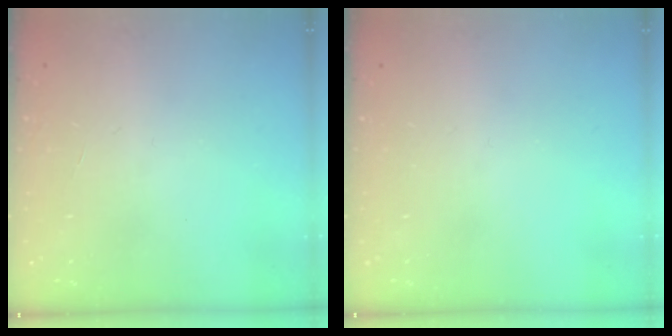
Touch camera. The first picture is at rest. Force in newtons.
{"total": 0.0}